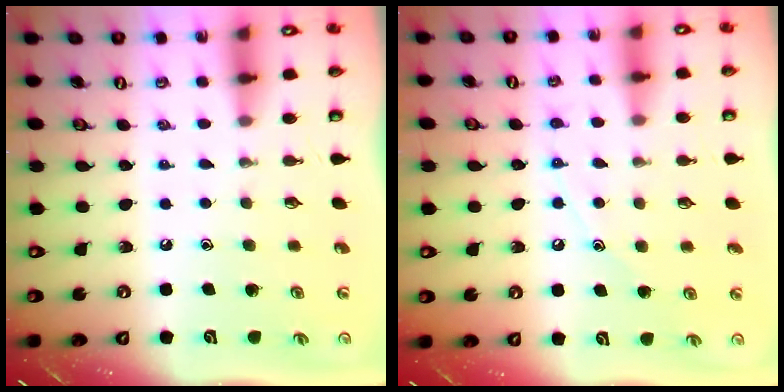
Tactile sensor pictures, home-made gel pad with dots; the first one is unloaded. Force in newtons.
{"total": 7.1, "press": 7.1, "slide": 0.7}